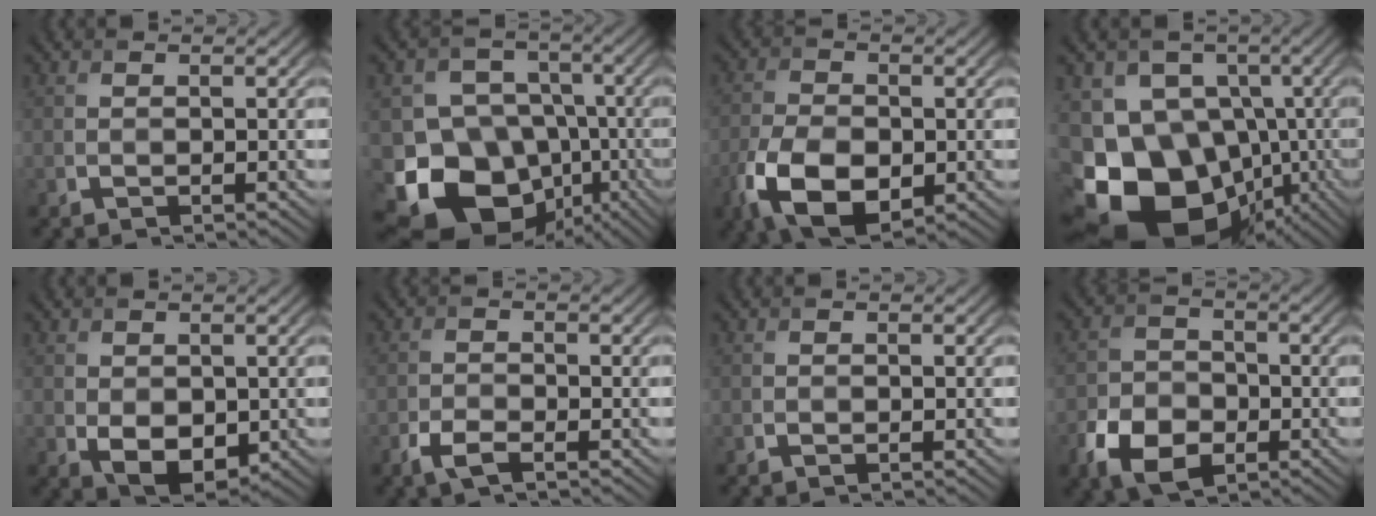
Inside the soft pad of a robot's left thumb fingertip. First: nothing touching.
{"total": 15.9, "force": [-6.4, 12.9, 6.9], "torque": [-0.151, -0.021, -0.109]}
{"total": 10.1, "force": [-3.7, 5.8, 7.3], "torque": [-0.168, -0.018, -0.074]}
{"total": 18.4, "force": [-6.9, 13.9, 9.8], "torque": [-0.203, -0.013, -0.109]}
{"total": 4.6, "force": [-0.3, 3.1, 3.4], "torque": [-0.069, -0.016, 0.001]}
{"total": 2.8, "force": [-1.7, 1.2, 1.9], "torque": [-0.045, -0.003, -0.038]}
{"total": 0.0}
{"total": 7.3, "force": [-3.4, 5.0, 4.1], "torque": [-0.092, -0.014, -0.068]}